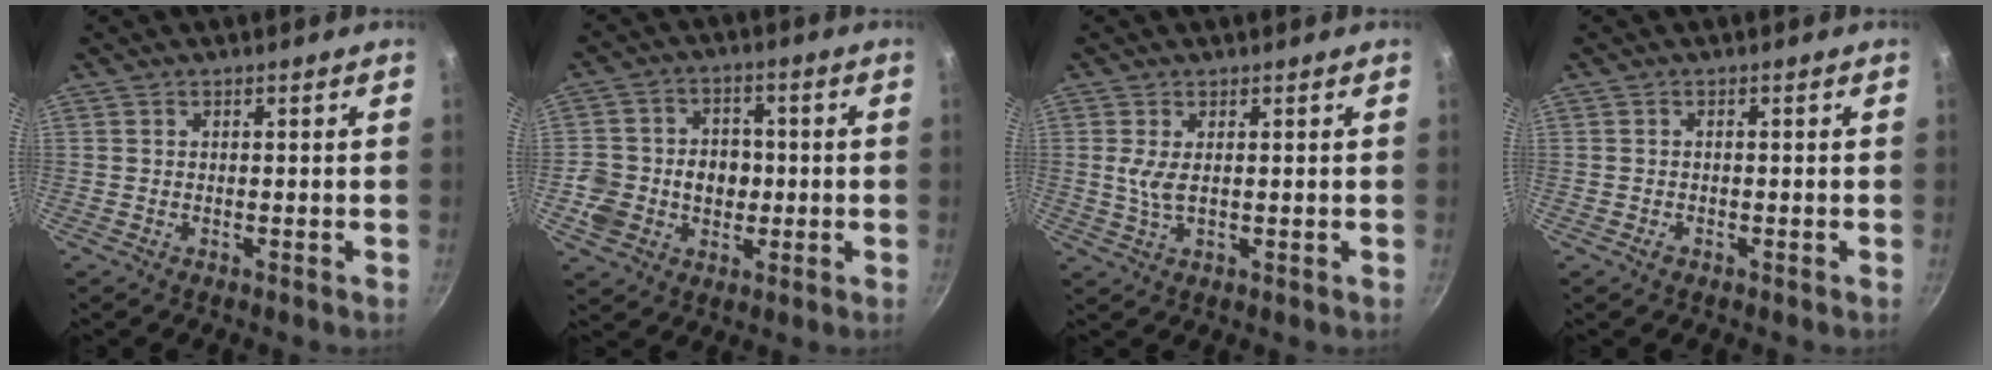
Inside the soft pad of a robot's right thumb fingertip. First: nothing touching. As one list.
[{"total": 10.8, "force": [-1.4, 9.1, 5.6], "torque": [-0.074, 0.020, -0.027]}, {"total": 3.3, "force": [0.6, 1.3, 3.0], "torque": [-0.065, -0.004, 0.015]}, {"total": 1.0, "force": [-0.6, 0.6, 0.5], "torque": [-0.013, 0.003, -0.012]}]